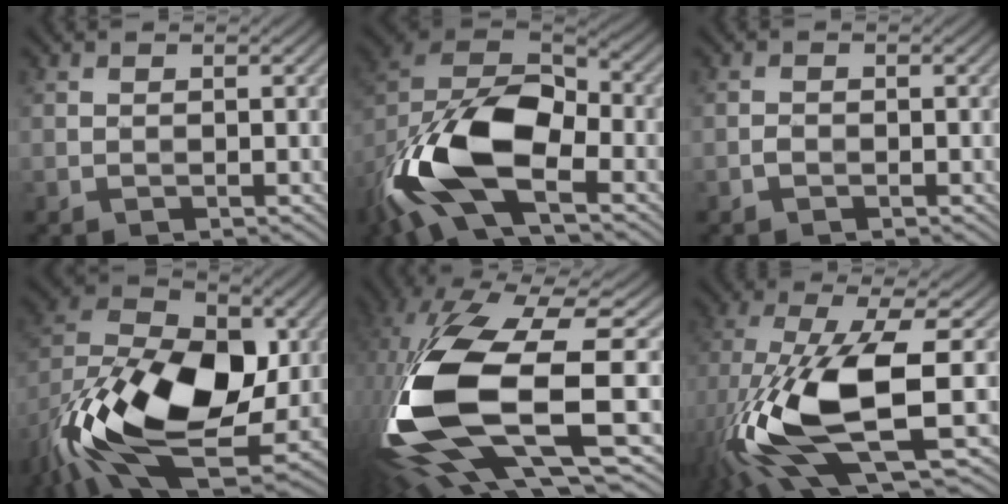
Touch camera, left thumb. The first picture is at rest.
{"total": 16.0, "force": [-6.4, 8.2, 12.1], "torque": [-0.261, -0.018, -0.130]}
{"total": 0.8, "force": [-0.5, 0.5, 0.4], "torque": [-0.007, -0.001, -0.011]}
{"total": 18.0, "force": [-4.4, 10.4, 14.1], "torque": [-0.269, 0.003, -0.093]}
{"total": 19.3, "force": [-1.5, 8.0, 17.5], "torque": [-0.397, -0.057, -0.001]}
{"total": 16.1, "force": [-4.0, 5.2, 14.7], "torque": [-0.329, -0.019, -0.063]}